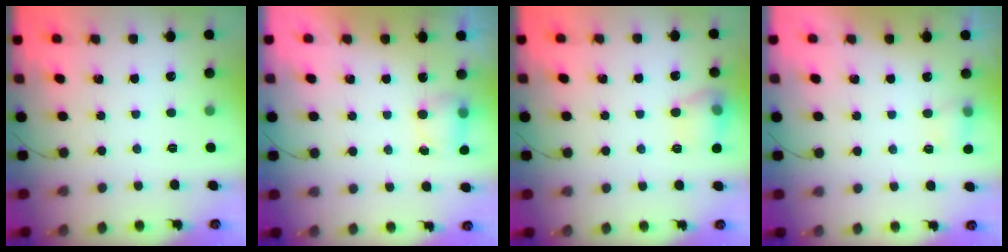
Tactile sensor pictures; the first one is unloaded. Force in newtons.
{"total": 4.8, "press": 4.7, "slide": 0.8}
{"total": 10.8, "press": 10.8, "slide": 0.5}
{"total": 5.3, "press": 5.1, "slide": 1.6}